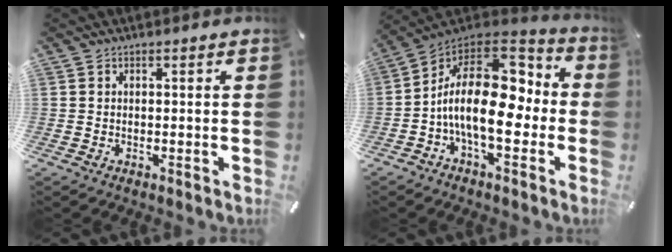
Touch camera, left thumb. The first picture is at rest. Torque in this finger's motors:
{"motor_torque": [0.15, 2.45, 1.20, 0.24, 0.34]}